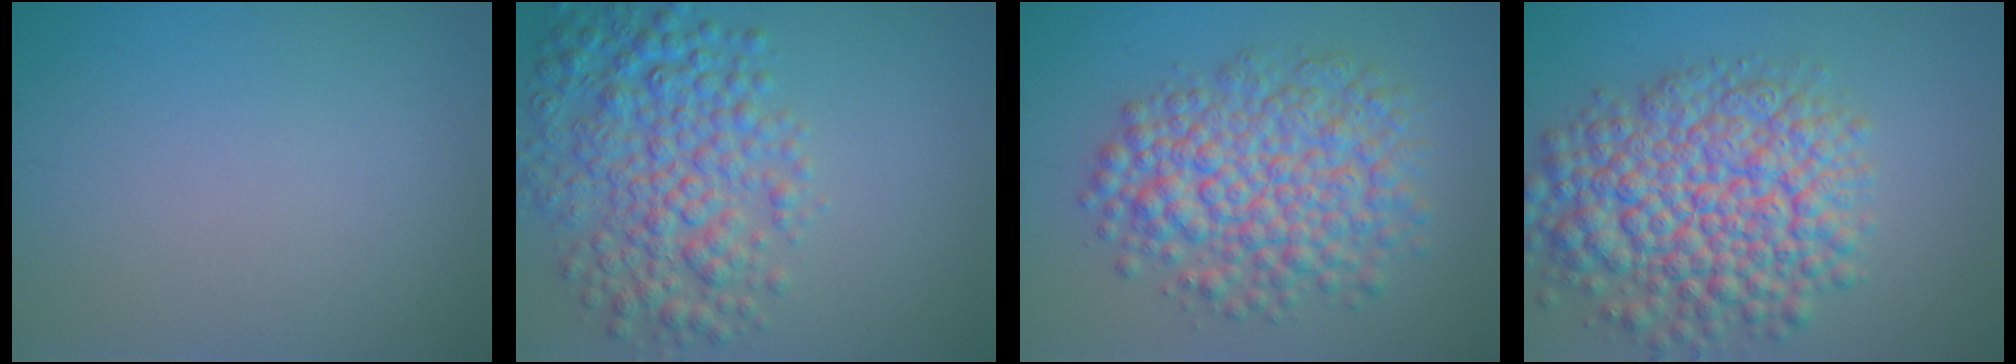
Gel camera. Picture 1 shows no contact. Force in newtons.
{"total": 6.6, "press": 6.6, "slide": 0.1}
{"total": 7.9, "press": 7.9, "slide": 0.2}
{"total": 10.2, "press": 10.2, "slide": 0.4}